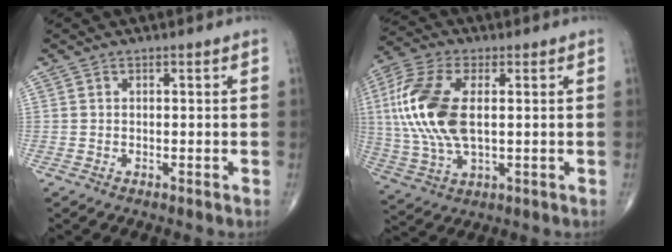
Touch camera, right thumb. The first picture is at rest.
{"total": 16.5, "force": [1.9, 8.4, 14.1], "torque": [-0.323, 0.002, 0.037]}